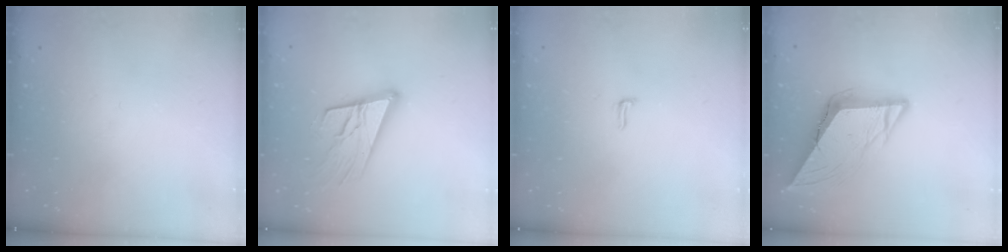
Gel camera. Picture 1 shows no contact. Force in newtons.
{"total": 18.2, "press": 17.7, "slide": 4.2}
{"total": 3.7, "press": 3.3, "slide": 1.7}
{"total": 12.0, "press": 12.0, "slide": 1.3}